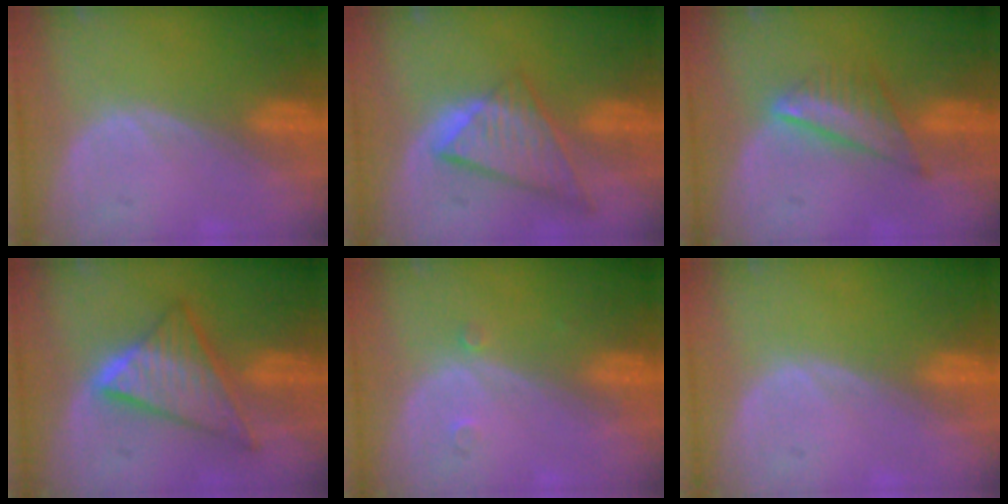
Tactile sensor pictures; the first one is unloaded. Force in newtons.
{"total": 8.7, "press": 7.5, "slide": 4.3}
{"total": 6.9, "press": 6.0, "slide": 3.3}
{"total": 9.2, "press": 9.2, "slide": 0.7}
{"total": 1.2, "press": 1.0, "slide": 0.7}
{"total": 0.0}